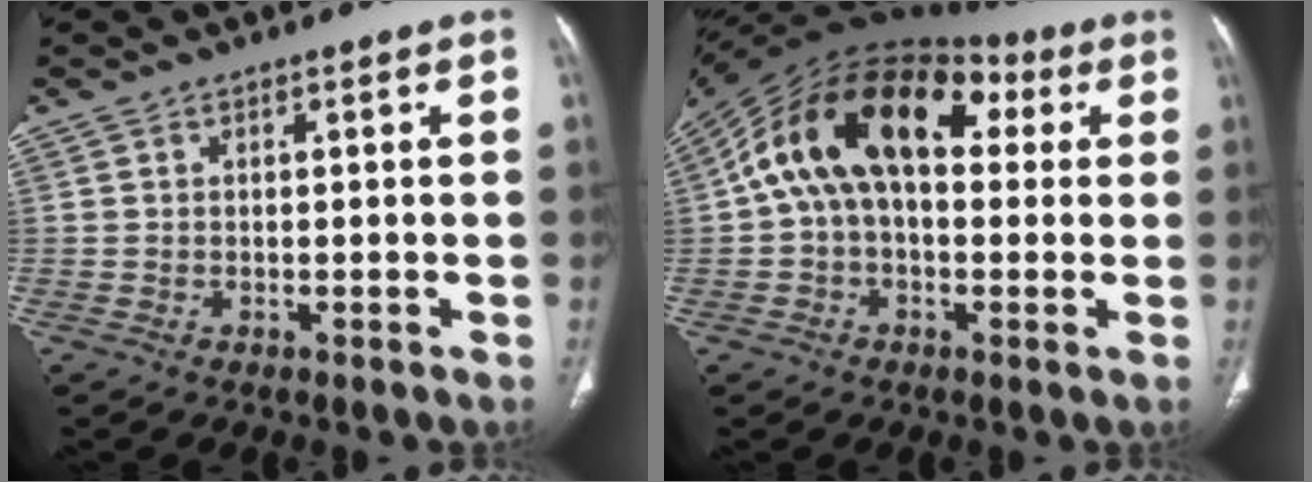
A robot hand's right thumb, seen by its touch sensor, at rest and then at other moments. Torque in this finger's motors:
{"motor_torque": [2.42, 2.59, 1.03, -0.44, 0.39]}